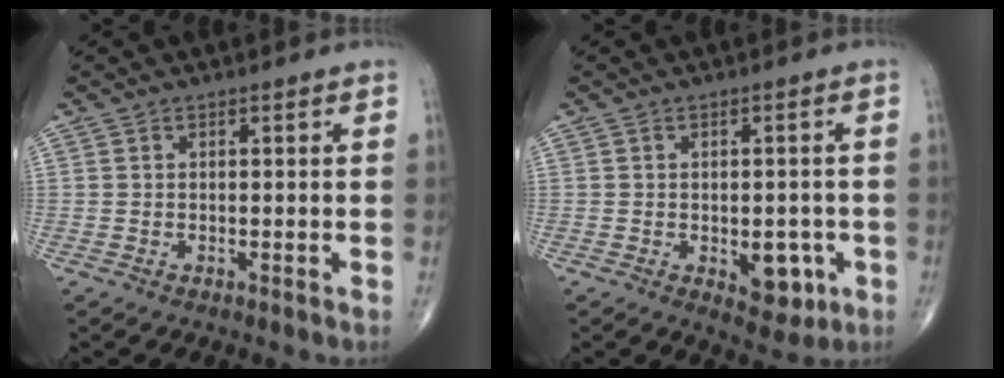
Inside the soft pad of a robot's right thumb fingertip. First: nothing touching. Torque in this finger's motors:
{"motor_torque": [2.58, 2.47, 0.31, -0.56, 0.05]}